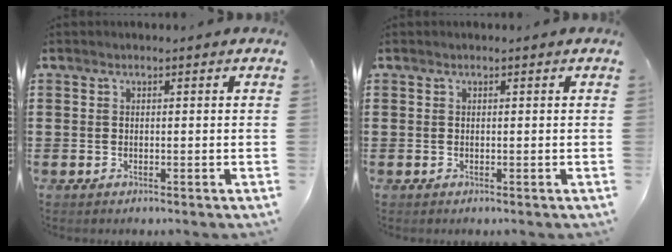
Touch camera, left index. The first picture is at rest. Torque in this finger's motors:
{"motor_torque": [-0.14, 0.03, 0.00, -0.01]}